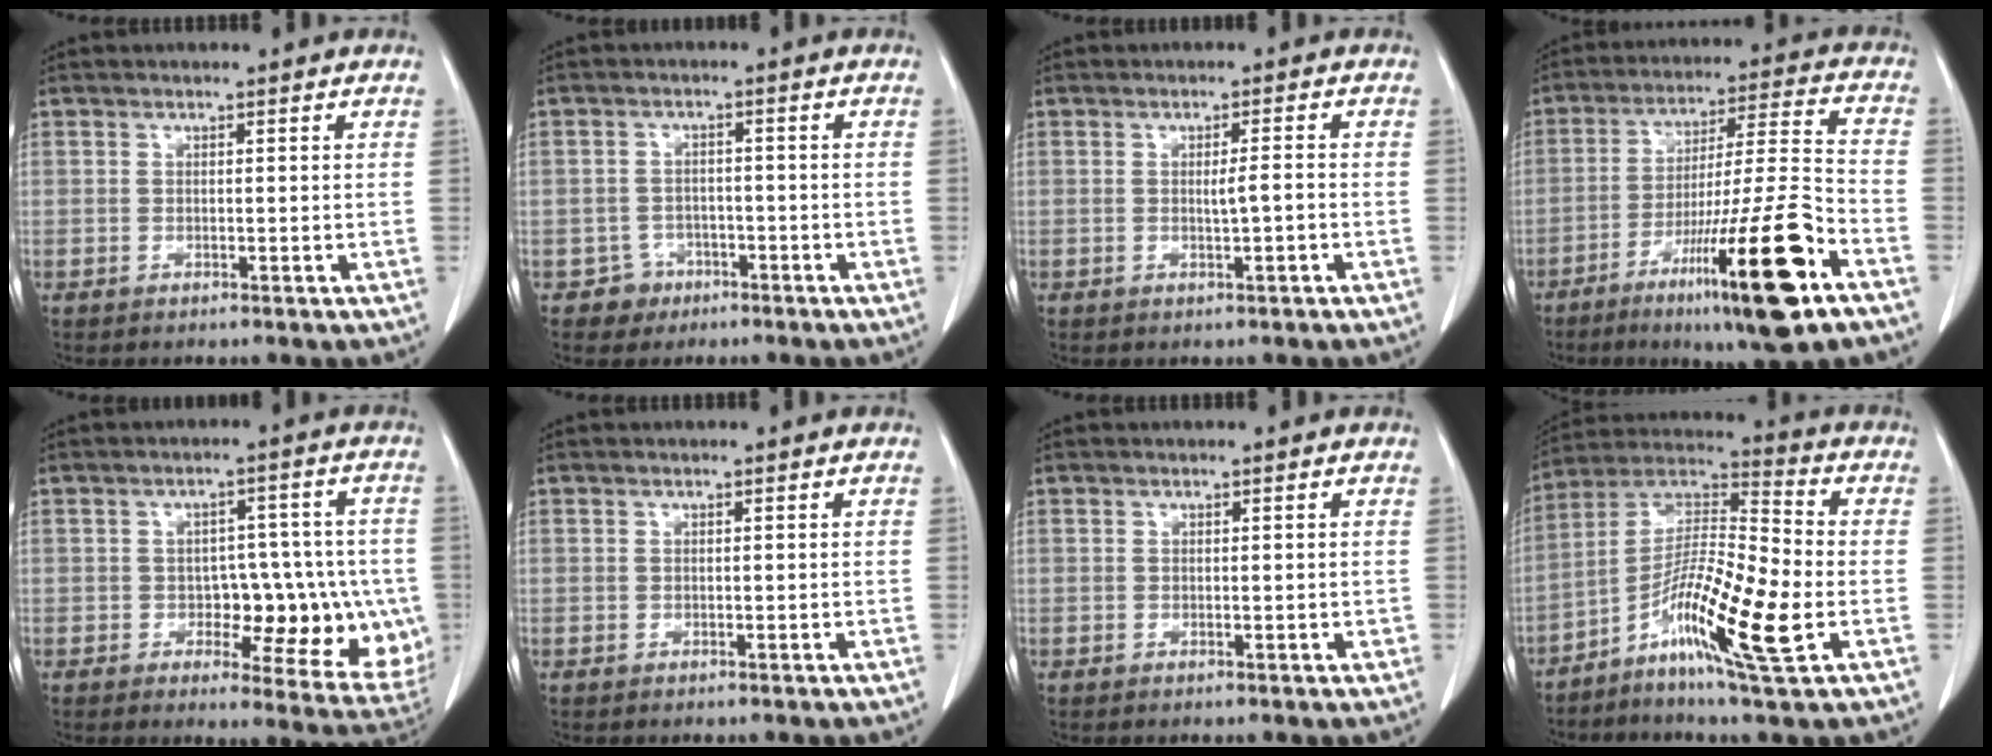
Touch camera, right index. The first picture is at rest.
{"total": 3.3, "force": [-1.8, 2.8, -0.3], "torque": [0.010, 0.015, -0.028]}
{"total": 2.2, "force": [-0.5, 0.0, 2.1], "torque": [-0.036, 0.000, -0.007]}
{"total": 20.1, "force": [-10.4, 0.5, 17.2], "torque": [-0.262, -0.028, -0.168]}
{"total": 13.5, "force": [-2.4, 6.3, 11.7], "torque": [-0.118, 0.014, -0.016]}
{"total": 0.0}
{"total": 0.6, "force": [-0.1, 0.2, 0.6], "torque": [-0.008, 0.000, 0.000]}
{"total": 15.7, "force": [-5.7, 1.1, 14.5], "torque": [-0.273, -0.005, -0.110]}